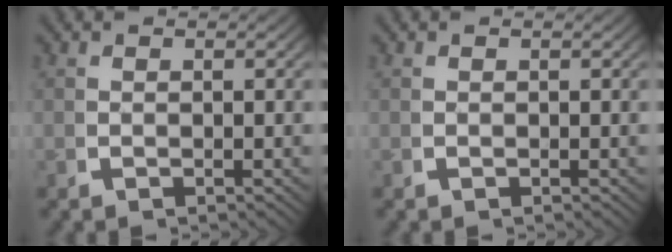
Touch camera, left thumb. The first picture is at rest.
{"total": 0.0}